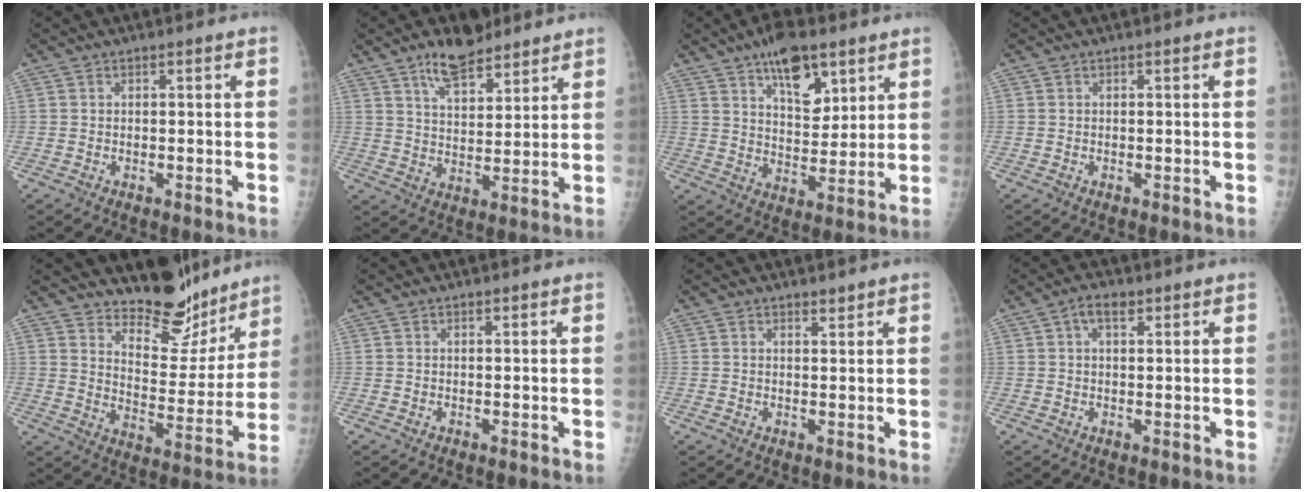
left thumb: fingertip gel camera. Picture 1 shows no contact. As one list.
[{"total": 9.6, "force": [6.9, 4.0, 5.2], "torque": [-0.065, -0.041, 0.121]}, {"total": 12.1, "force": [7.2, 5.8, 7.8], "torque": [-0.091, -0.040, 0.118]}, {"total": 0.0}, {"total": 14.6, "force": [12.9, 5.3, 4.1], "torque": [-0.015, -0.109, 0.193]}, {"total": 0.0}, {"total": 1.0, "force": [1.0, 0.3, 0.3], "torque": [0.001, -0.008, 0.014]}, {"total": 3.1, "force": [1.4, 1.5, 2.2], "torque": [-0.035, 0.002, 0.022]}]